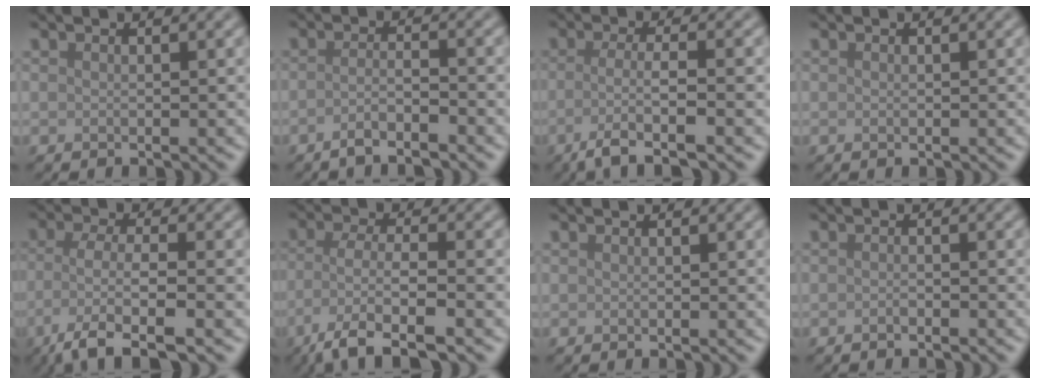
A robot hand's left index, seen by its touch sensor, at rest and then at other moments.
{"total": 2.5, "force": [-1.6, 0.6, 1.9], "torque": [-0.031, 0.004, -0.038]}
{"total": 4.6, "force": [-2.1, 0.9, 4.1], "torque": [-0.065, -0.001, -0.048]}
{"total": 0.0}
{"total": 5.8, "force": [-3.4, 1.4, 4.5], "torque": [-0.087, -0.005, -0.070]}
{"total": 6.4, "force": [-4.0, 1.5, 4.7], "torque": [-0.089, -0.006, -0.080]}
{"total": 0.0}
{"total": 0.8, "force": [-0.5, 0.2, 0.5], "torque": [-0.009, 0.000, -0.009]}